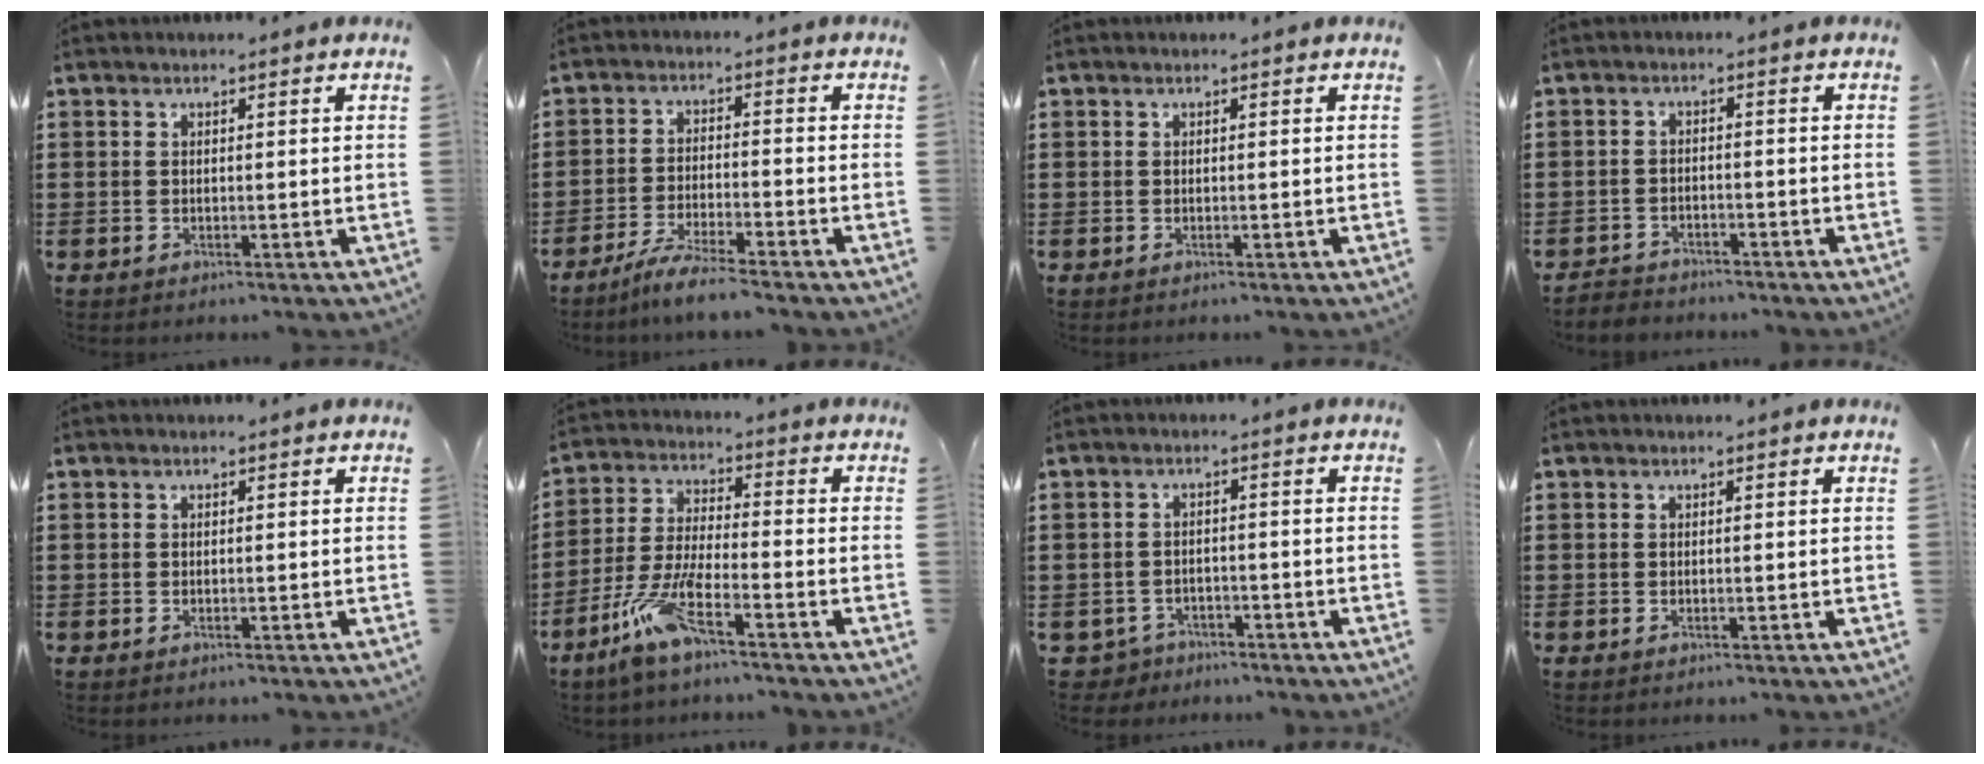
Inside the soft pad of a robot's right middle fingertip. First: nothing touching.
{"total": 5.1, "force": [-4.6, -0.3, 2.1], "torque": [-0.049, -0.013, -0.089]}
{"total": 0.0}
{"total": 2.5, "force": [-2.5, 0.4, -0.3], "torque": [-0.004, -0.003, -0.055]}
{"total": 0.0}
{"total": 8.6, "force": [-5.7, 1.0, 6.4], "torque": [-0.149, -0.015, -0.112]}
{"total": 2.6, "force": [-2.5, 0.9, -0.2], "torque": [-0.015, -0.005, -0.057]}
{"total": 0.0}